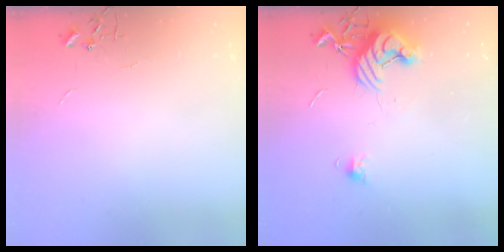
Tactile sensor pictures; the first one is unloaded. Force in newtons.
{"total": 11.4, "press": 11.3, "slide": 1.2}